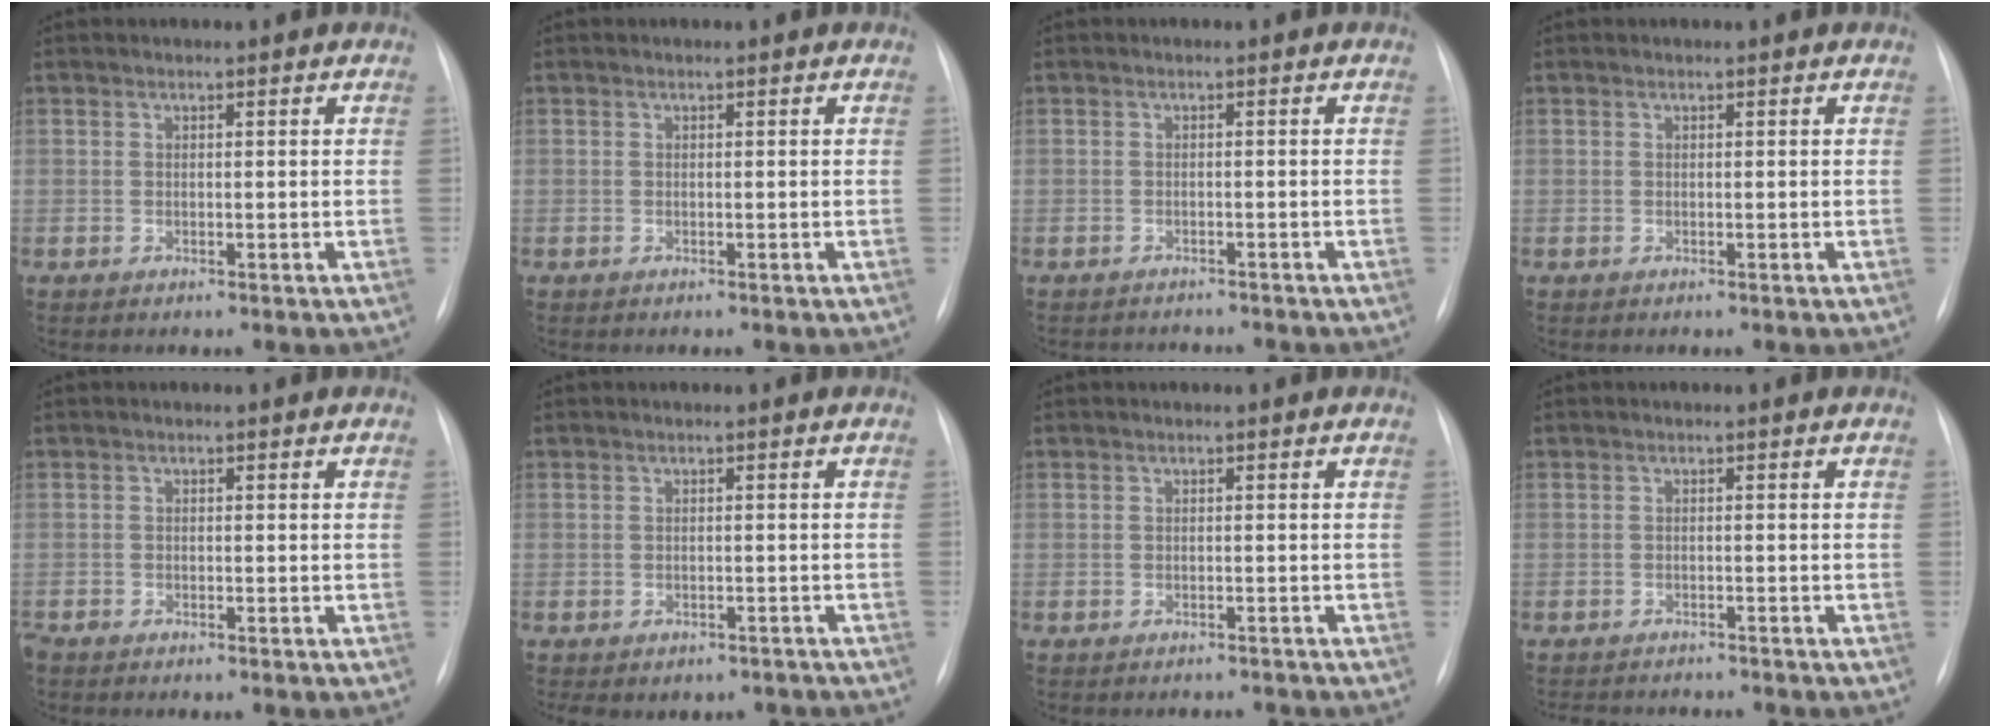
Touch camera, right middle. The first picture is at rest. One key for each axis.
{"total": 0.0}
{"total": 3.7, "fx": -3.6, "fy": 0.6, "fz": 0.2, "tx": 0.004, "ty": -0.004, "tz": -0.047}
{"total": 0.0}
{"total": 1.2, "fx": -1.0, "fy": 0.5, "fz": 0.4, "tx": -0.011, "ty": -0.002, "tz": -0.016}
{"total": 7.0, "fx": -5.4, "fy": 4.1, "fz": 1.6, "tx": -0.022, "ty": 0.012, "tz": -0.058}
{"total": 2.4, "fx": -2.3, "fy": 0.5, "fz": -0.1, "tx": 0.008, "ty": -0.002, "tz": -0.028}
{"total": 6.1, "fx": -5.8, "fy": 1.2, "fz": 1.3, "tx": -0.011, "ty": -0.003, "tz": -0.079}